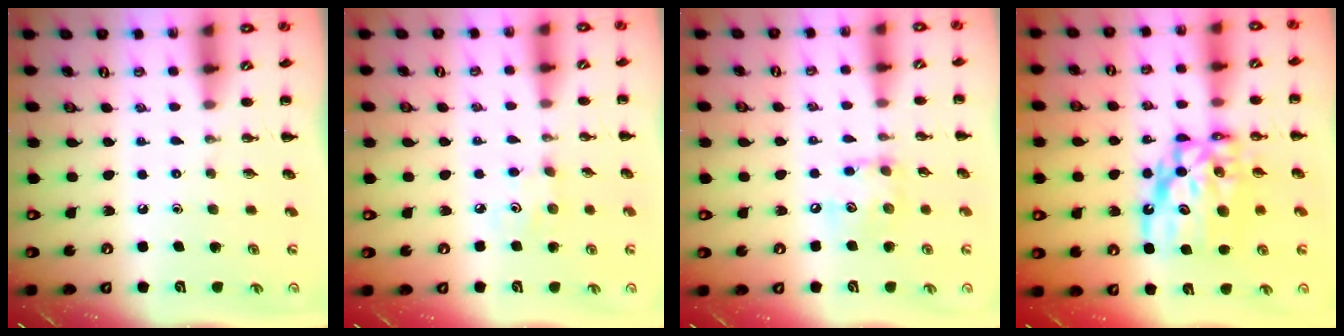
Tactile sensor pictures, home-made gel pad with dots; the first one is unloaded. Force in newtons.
{"total": 3.1, "press": 2.9, "slide": 0.9}
{"total": 9.0, "press": 9.0, "slide": 0.6}
{"total": 13.2, "press": 12.7, "slide": 3.6}